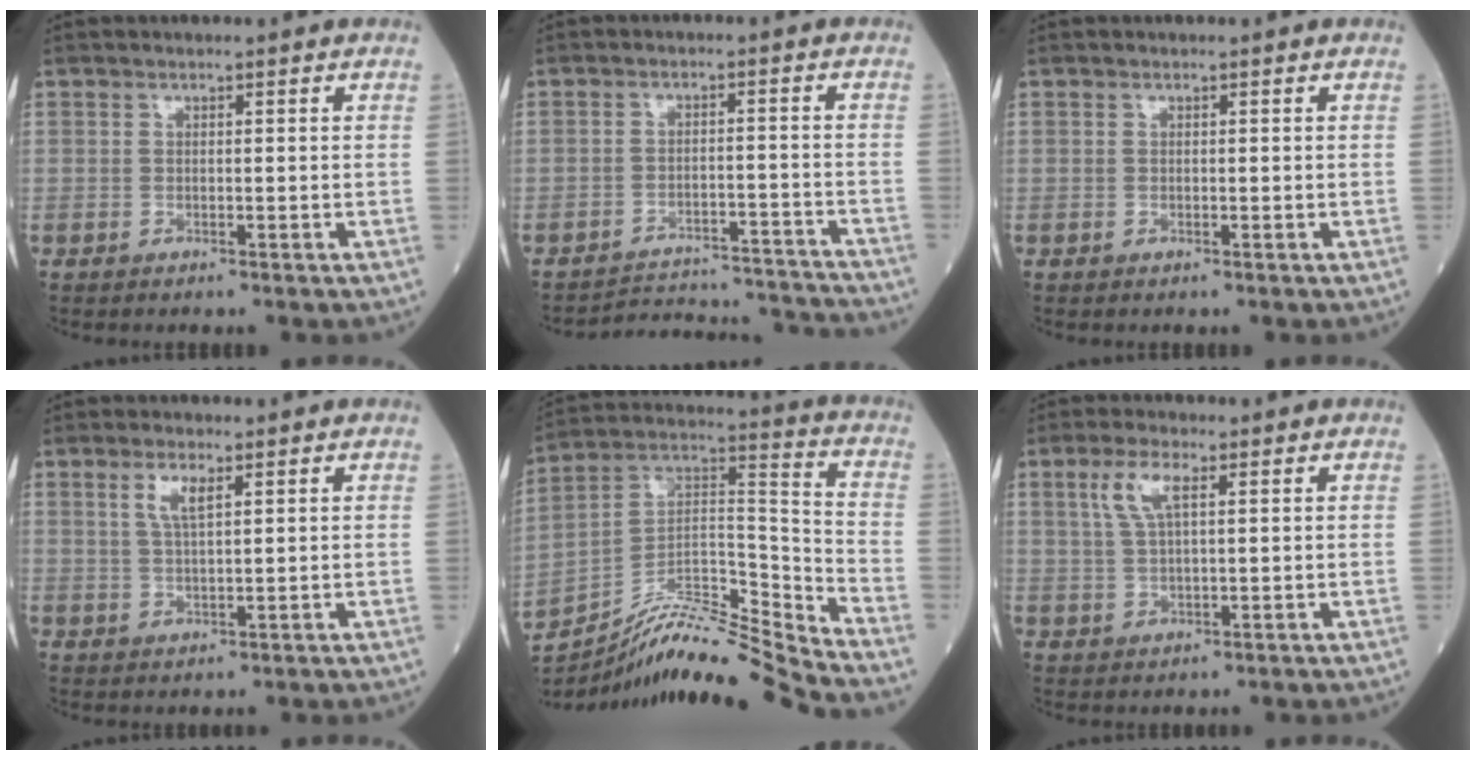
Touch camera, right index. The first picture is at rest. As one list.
[{"total": 13.6, "force": [-13.6, -0.1, 0.4], "torque": [0.002, 0.017, -0.179]}, {"total": 0.0}, {"total": 3.3, "force": [1.5, 0.5, 2.9], "torque": [-0.063, 0.001, 0.030]}, {"total": 16.5, "force": [-15.6, -1.2, 5.2], "torque": [-0.090, 0.045, -0.275]}, {"total": 4.7, "force": [1.9, 1.1, 4.1], "torque": [-0.094, 0.011, 0.042]}]